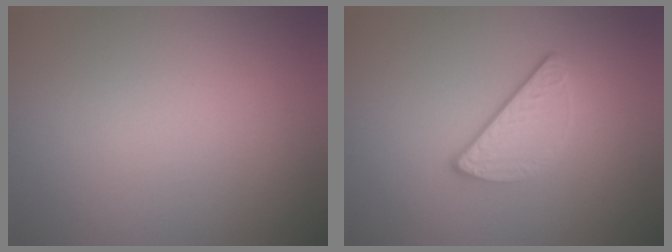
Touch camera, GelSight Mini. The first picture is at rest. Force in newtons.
{"total": 3.0, "press": 2.3, "slide": 1.9}